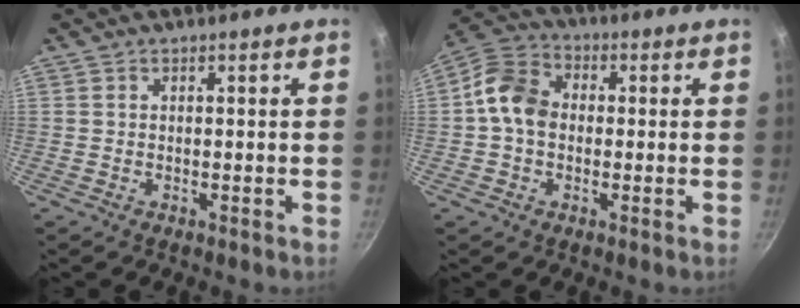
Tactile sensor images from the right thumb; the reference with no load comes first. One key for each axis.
{"total": 9.5, "fx": 0.0, "fy": 7.4, "fz": 6.0, "tx": -0.086, "ty": 0.024, "tz": -0.020}